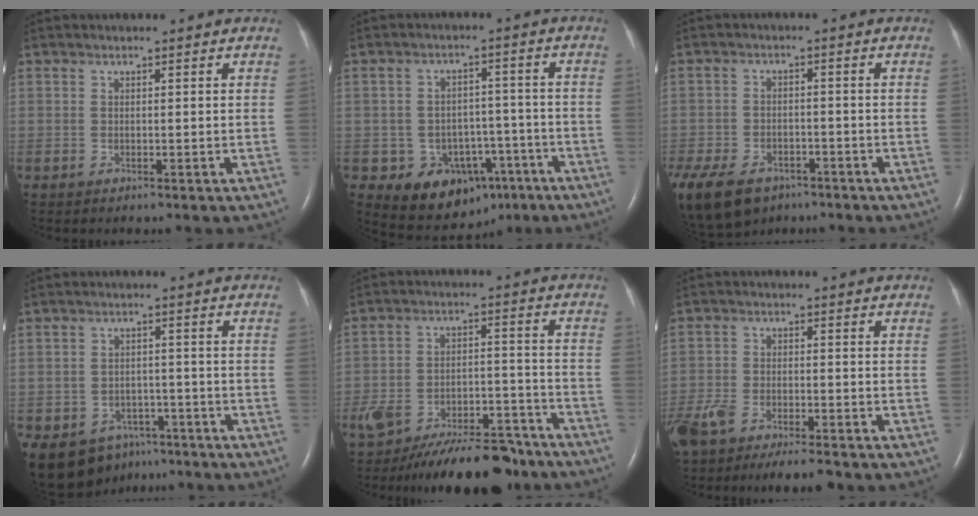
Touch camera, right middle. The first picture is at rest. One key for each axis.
{"total": 9.8, "fx": -4.9, "fy": 7.6, "fz": 3.8, "tx": -0.049, "ty": 0.026, "tz": -0.059}
{"total": 22.7, "fx": -13.2, "fy": 15.0, "fz": 10.7, "tx": -0.352, "ty": -0.038, "tz": -0.198}
{"total": 11.0, "fx": -7.2, "fy": 7.6, "fz": 3.2, "tx": -0.070, "ty": 0.008, "tz": -0.094}
{"total": 17.0, "fx": -14.4, "fy": 5.3, "fz": 7.2, "tx": -0.109, "ty": 0.014, "tz": -0.215}
{"total": 12.1, "fx": -9.2, "fy": 3.7, "fz": 6.9, "tx": -0.145, "ty": -0.010, "tz": -0.150}